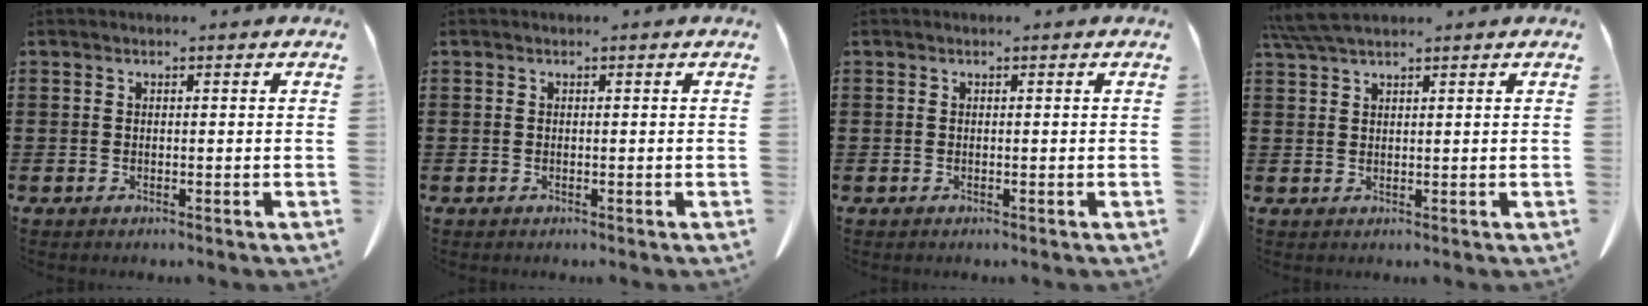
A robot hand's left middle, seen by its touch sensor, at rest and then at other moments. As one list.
[{"total": 0.0}, {"total": 0.0}, {"total": 4.3, "force": [3.4, 0.5, 2.5], "torque": [-0.065, -0.007, 0.064]}]